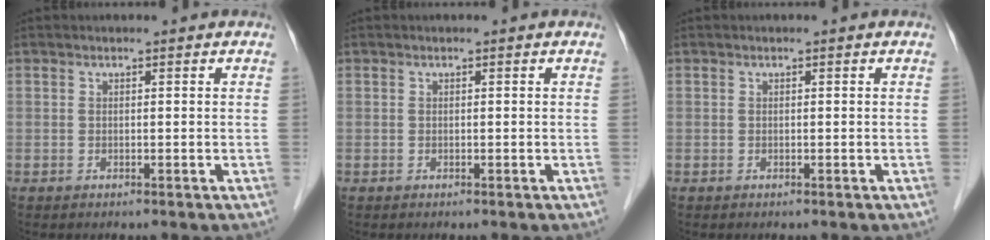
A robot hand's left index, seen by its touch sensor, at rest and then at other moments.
{"total": 0.0}
{"total": 0.0}